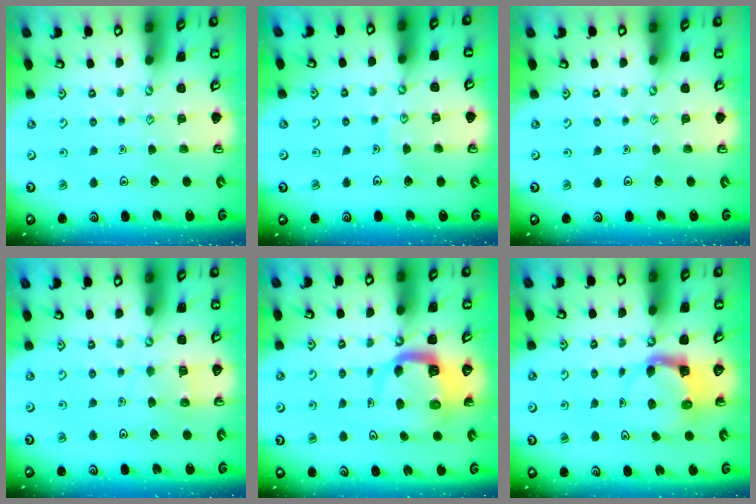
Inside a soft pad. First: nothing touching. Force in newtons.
{"total": 3.2, "press": 3.2, "slide": 0.3}
{"total": 0.0}
{"total": 4.8, "press": 4.7, "slide": 0.5}
{"total": 6.6, "press": 6.5, "slide": 0.9}
{"total": 3.9, "press": 3.9, "slide": 0.4}